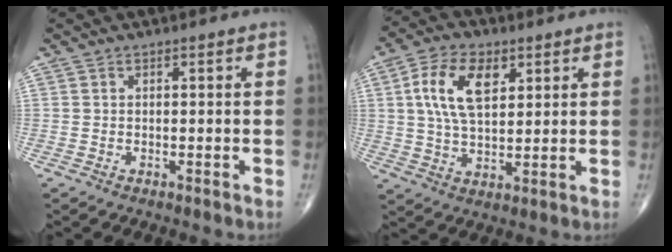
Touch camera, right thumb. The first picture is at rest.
{"total": 11.5, "force": [3.8, 6.3, 8.9], "torque": [-0.160, -0.004, 0.070]}